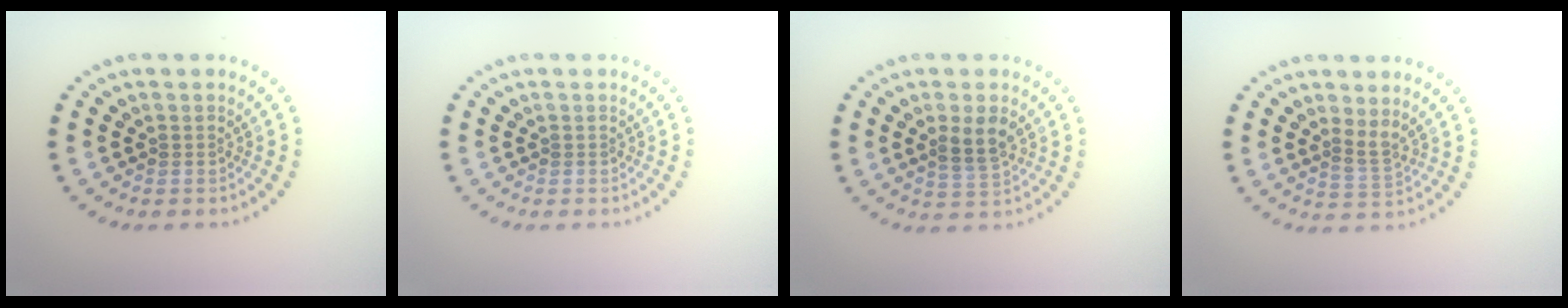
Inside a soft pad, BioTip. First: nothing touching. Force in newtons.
{"total": 0.0}
{"total": 2.7, "press": 2.6, "slide": 0.9}
{"total": 1.9, "press": 1.3, "slide": 1.4}